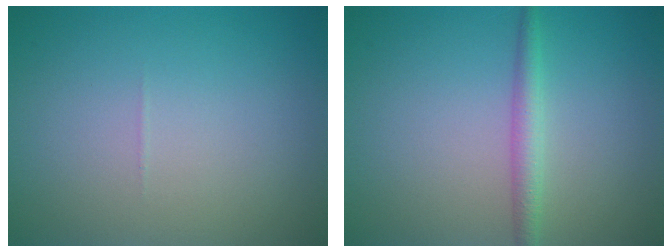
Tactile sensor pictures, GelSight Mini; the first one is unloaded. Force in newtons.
{"total": 1.9, "press": 1.9, "slide": 0.1}